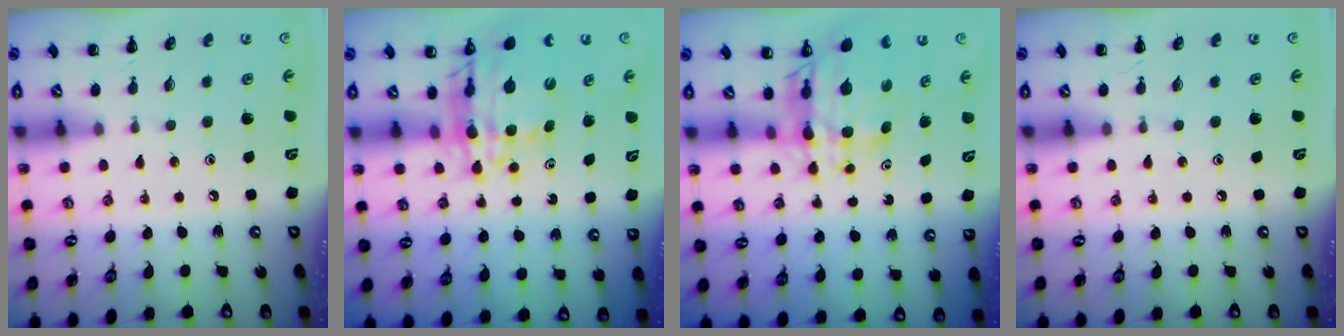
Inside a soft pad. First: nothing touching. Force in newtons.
{"total": 13.8, "press": 13.2, "slide": 4.0}
{"total": 8.6, "press": 8.0, "slide": 3.2}
{"total": 0.0}